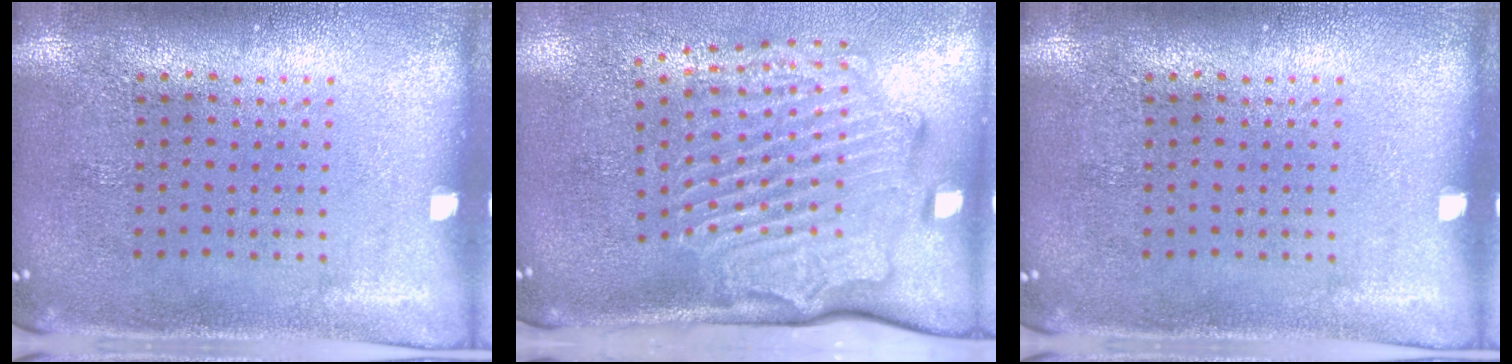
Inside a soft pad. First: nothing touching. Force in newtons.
{"total": 3.1, "press": 2.2, "slide": 2.1}
{"total": 0.0}